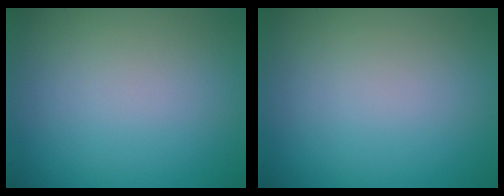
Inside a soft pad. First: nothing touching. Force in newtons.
{"total": 0.0}